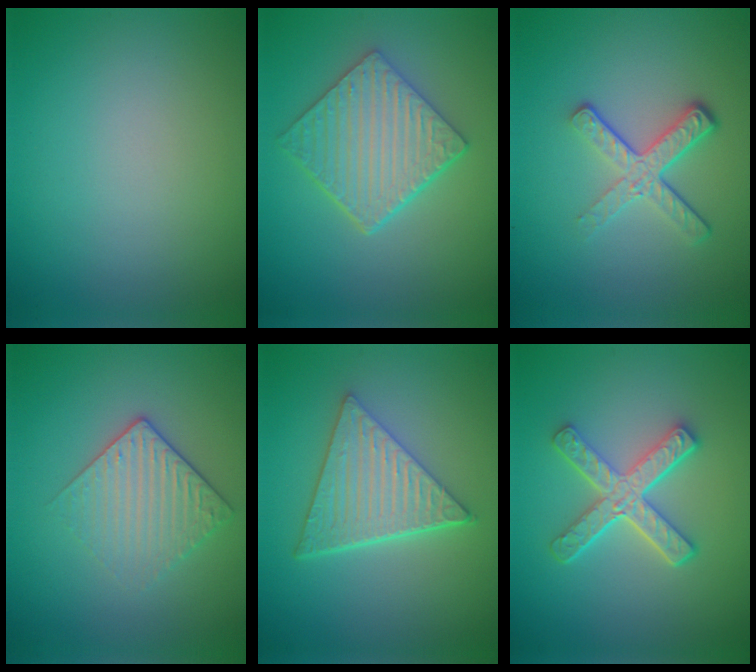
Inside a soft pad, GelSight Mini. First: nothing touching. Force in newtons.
{"total": 5.6, "press": 4.5, "slide": 3.4}
{"total": 4.1, "press": 2.7, "slide": 3.1}
{"total": 3.0, "press": 2.7, "slide": 1.3}
{"total": 6.0, "press": 4.5, "slide": 4.0}
{"total": 4.9, "press": 3.7, "slide": 3.2}